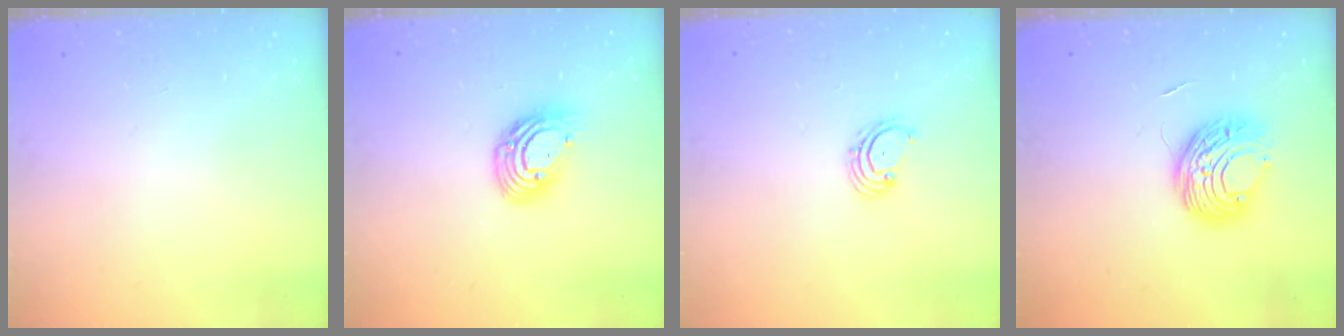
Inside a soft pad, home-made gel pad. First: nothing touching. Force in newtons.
{"total": 10.7, "press": 10.7, "slide": 0.8}
{"total": 2.0, "press": 1.9, "slide": 0.6}
{"total": 8.8, "press": 8.8, "slide": 0.6}